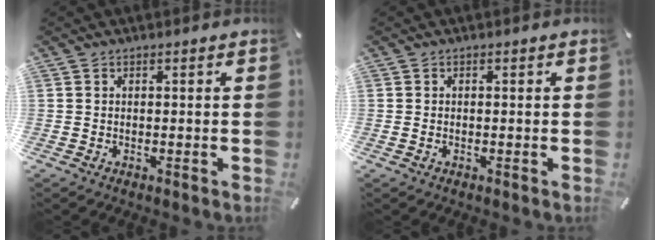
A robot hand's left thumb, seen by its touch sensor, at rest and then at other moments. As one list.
[{"total": 0.7, "force": [-0.2, 0.4, 0.6], "torque": [-0.011, 0.000, -0.003]}]